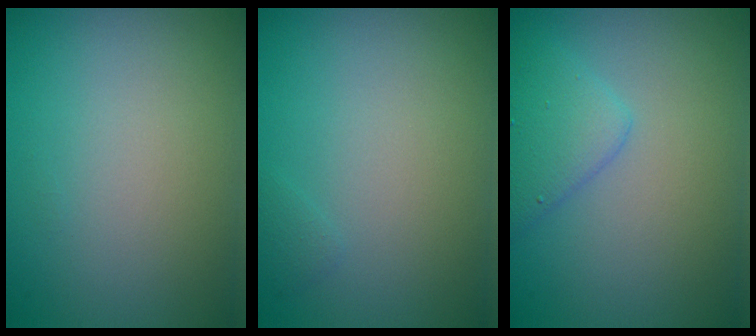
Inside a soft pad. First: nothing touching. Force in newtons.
{"total": 0.5, "press": 0.5, "slide": 0.1}
{"total": 2.8, "press": 2.8, "slide": 0.1}